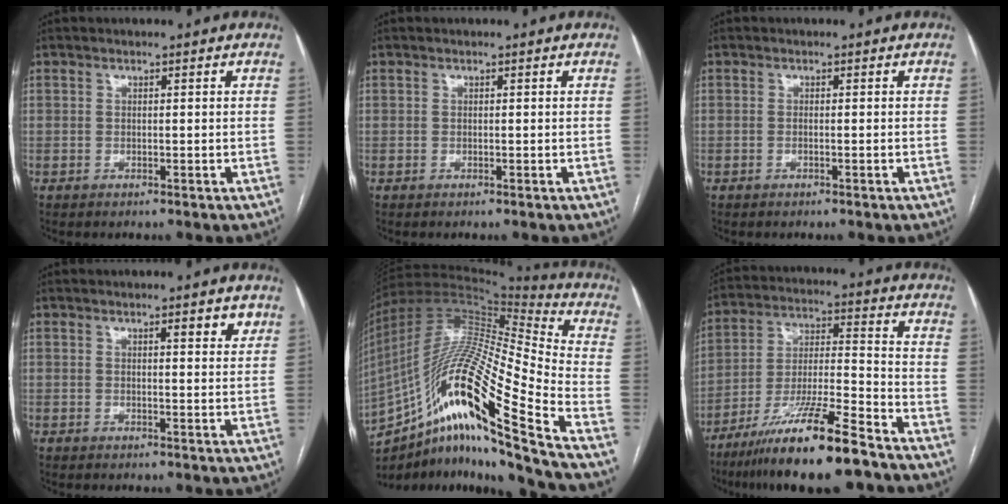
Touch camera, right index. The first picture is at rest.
{"total": 0.0}
{"total": 0.5, "force": [-0.2, 0.0, 0.5], "torque": [-0.010, -0.001, 0.000]}
{"total": 3.1, "force": [1.9, 0.6, 2.3], "torque": [-0.027, -0.008, 0.024]}
{"total": 25.8, "force": [-14.0, 1.2, 21.6], "torque": [-0.405, -0.012, -0.253]}
{"total": 17.2, "force": [-12.2, 1.3, 12.1], "torque": [-0.222, -0.027, -0.217]}